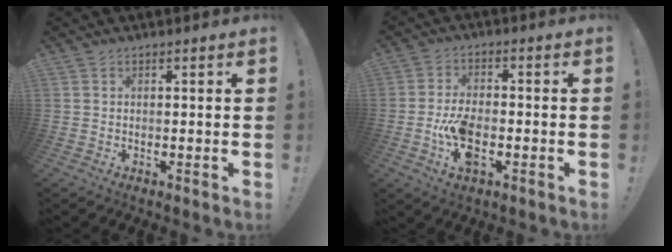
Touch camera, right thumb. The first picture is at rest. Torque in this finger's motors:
{"motor_torque": [1.35, 1.21, 1.00, -0.31, 0.02]}